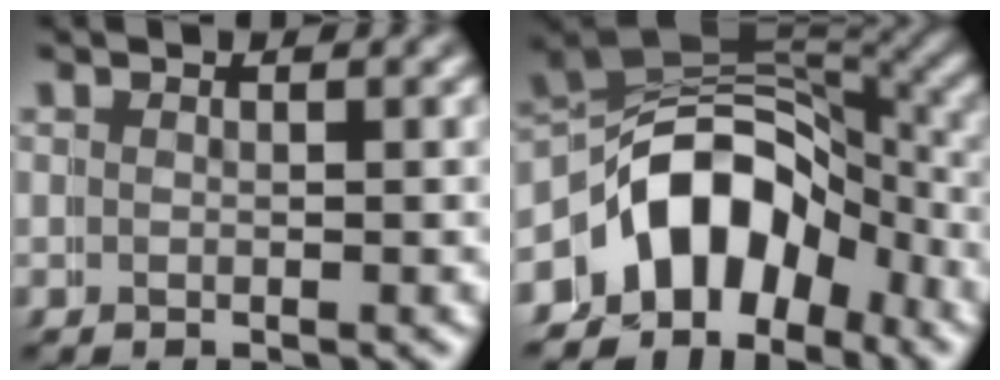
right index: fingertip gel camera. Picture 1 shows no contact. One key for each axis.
{"total": 11.9, "fx": -2.4, "fy": 9.5, "fz": 6.7, "tx": -0.135, "ty": -0.029, "tz": -0.042}